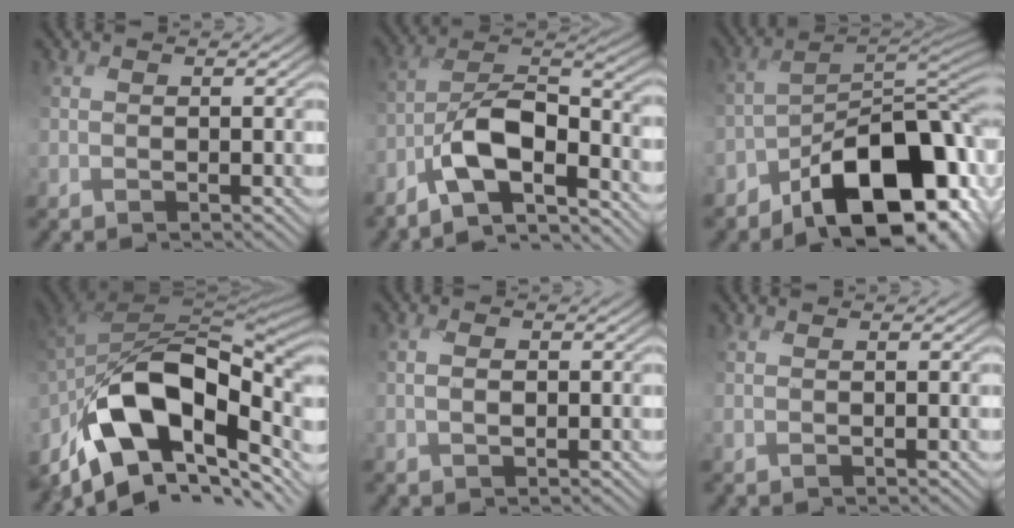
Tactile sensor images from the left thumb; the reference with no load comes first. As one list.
[{"total": 10.0, "force": [-6.8, 3.3, 6.6], "torque": [-0.107, 0.006, -0.150]}, {"total": 15.0, "force": [-8.7, 6.9, 10.1], "torque": [-0.134, -0.021, -0.162]}, {"total": 17.1, "force": [-5.7, 8.9, 13.4], "torque": [-0.246, -0.003, -0.107]}, {"total": 2.1, "force": [0.0, 1.1, 1.8], "torque": [-0.039, 0.001, -0.001]}, {"total": 0.7, "force": [0.6, -0.2, 0.4], "torque": [-0.009, 0.002, 0.013]}]